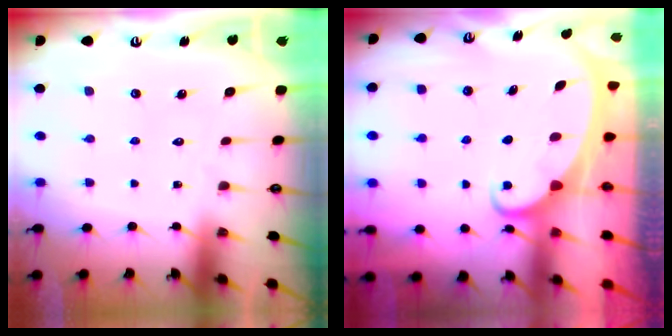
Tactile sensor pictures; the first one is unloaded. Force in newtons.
{"total": 2.1, "press": 2.1, "slide": 0.3}